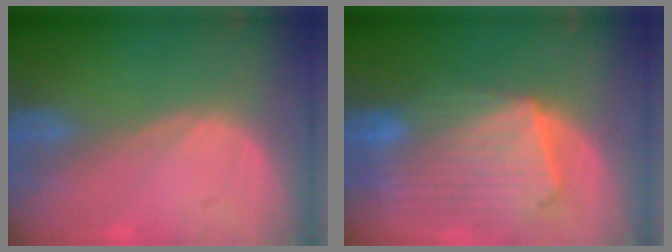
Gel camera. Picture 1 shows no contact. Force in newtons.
{"total": 10.9, "press": 9.5, "slide": 5.3}